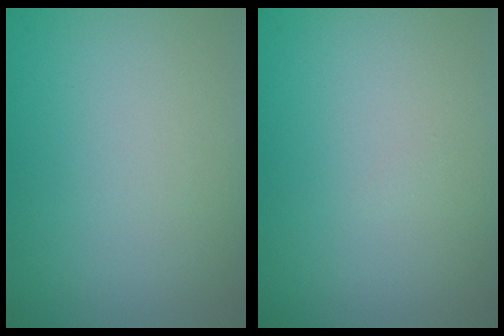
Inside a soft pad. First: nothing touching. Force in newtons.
{"total": 0.0}